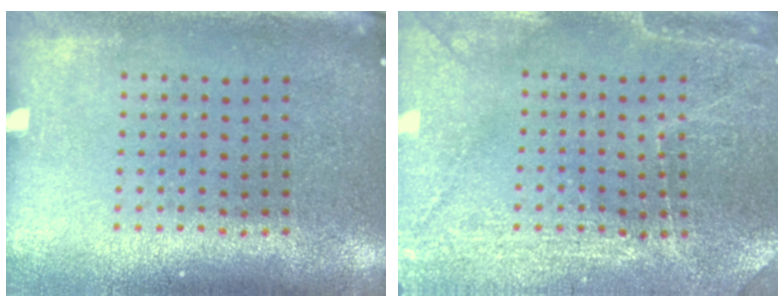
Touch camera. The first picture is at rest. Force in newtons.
{"total": 2.9, "press": 2.8, "slide": 0.3}